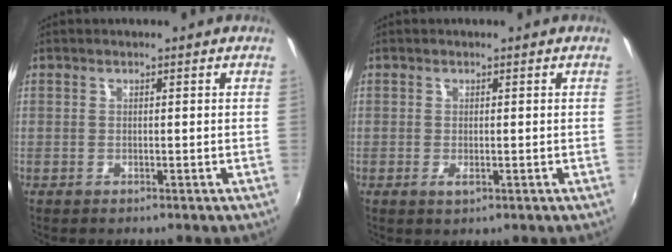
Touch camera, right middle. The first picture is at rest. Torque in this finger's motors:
{"motor_torque": [0.72, -1.06, 0.32, 0.10]}